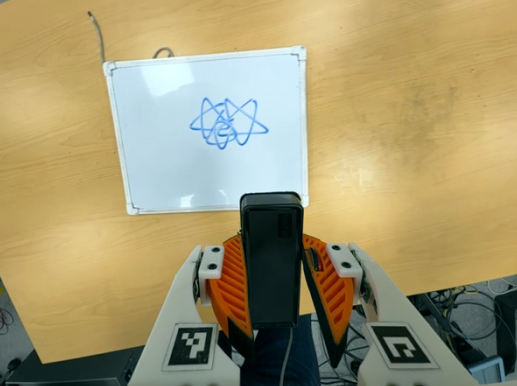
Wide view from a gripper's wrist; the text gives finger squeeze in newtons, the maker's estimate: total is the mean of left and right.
{"total": 6.2, "left": 5.8, "right": 6.6}